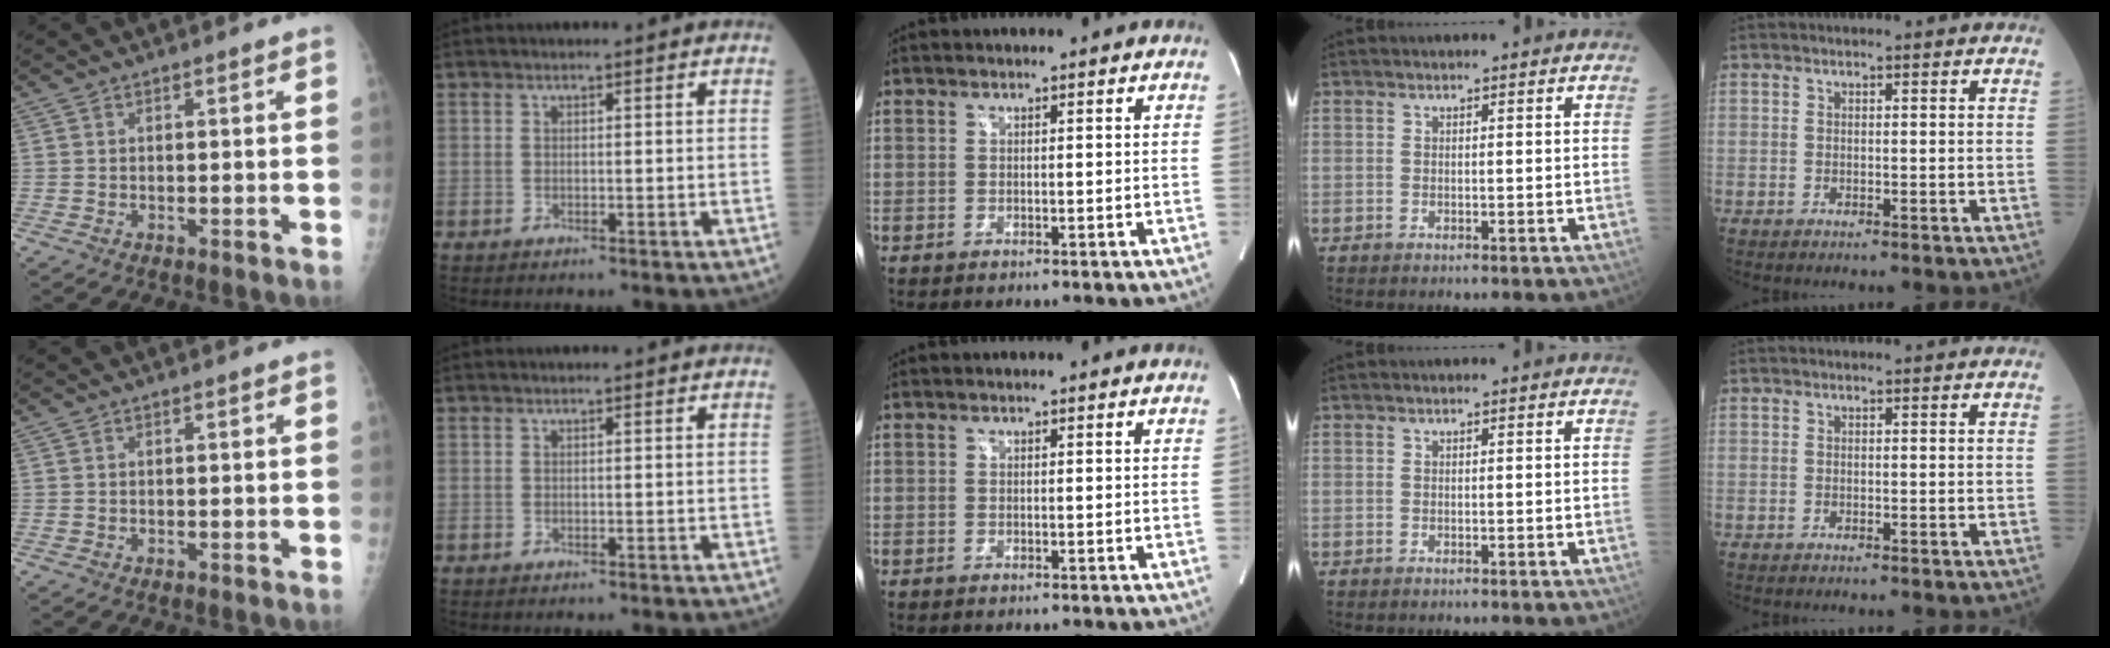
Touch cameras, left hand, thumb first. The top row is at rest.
{}